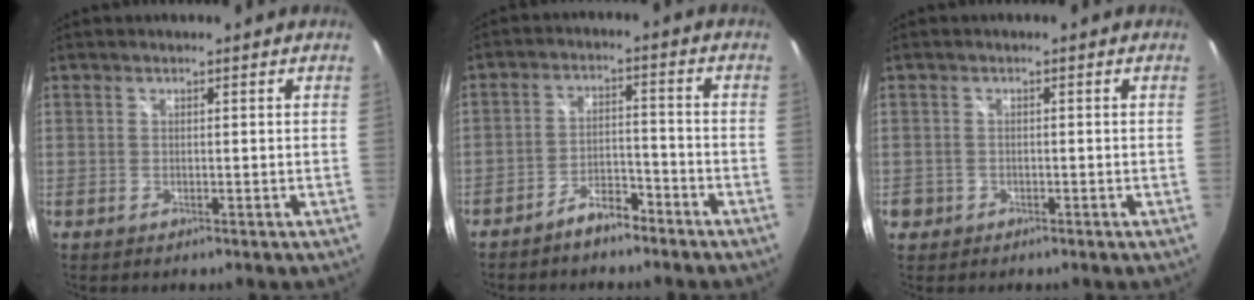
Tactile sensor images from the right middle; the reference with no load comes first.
{"total": 5.5, "force": [-4.7, 1.9, 2.3], "torque": [-0.055, 0.015, -0.074]}
{"total": 2.4, "force": [-0.9, 2.1, 0.6], "torque": [-0.017, -0.002, -0.014]}